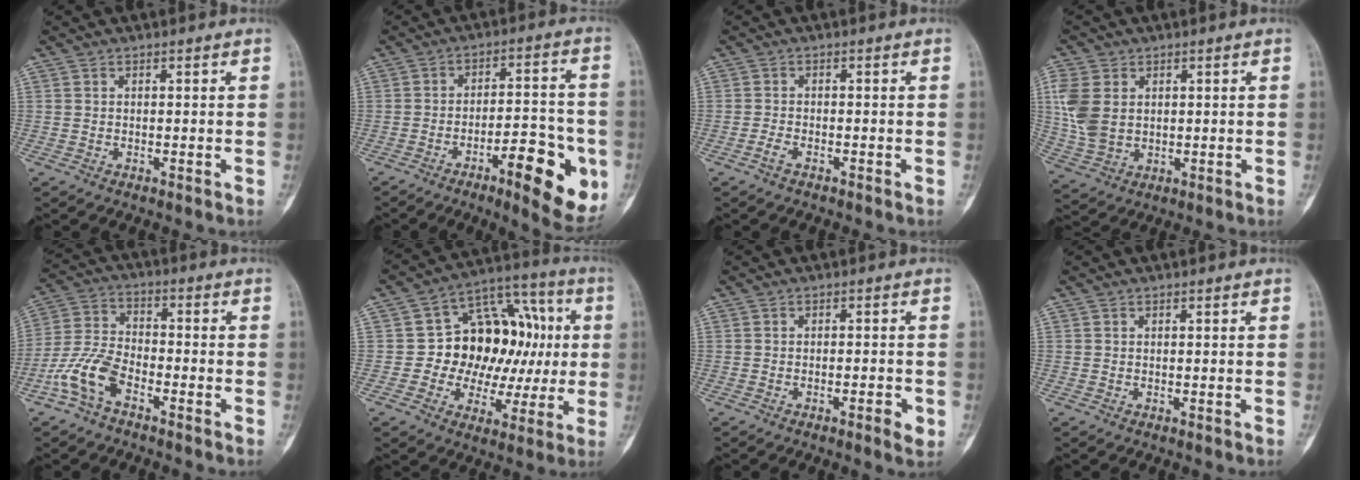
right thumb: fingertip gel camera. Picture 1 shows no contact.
{"total": 14.9, "force": [-5.8, 4.7, 12.8], "torque": [-0.156, 0.025, -0.076]}
{"total": 1.6, "force": [-1.1, 0.7, 1.0], "torque": [-0.025, 0.004, -0.023]}
{"total": 9.2, "force": [1.9, 6.7, 6.0], "torque": [-0.131, -0.005, 0.047]}
{"total": 9.3, "force": [-5.0, 4.8, 6.2], "torque": [-0.134, 0.031, -0.105]}
{"total": 19.7, "force": [1.0, 14.1, 13.7], "torque": [-0.128, 0.043, 0.021]}
{"total": 3.0, "force": [-1.3, 0.8, 2.6], "torque": [-0.041, 0.002, -0.018]}
{"total": 0.0}